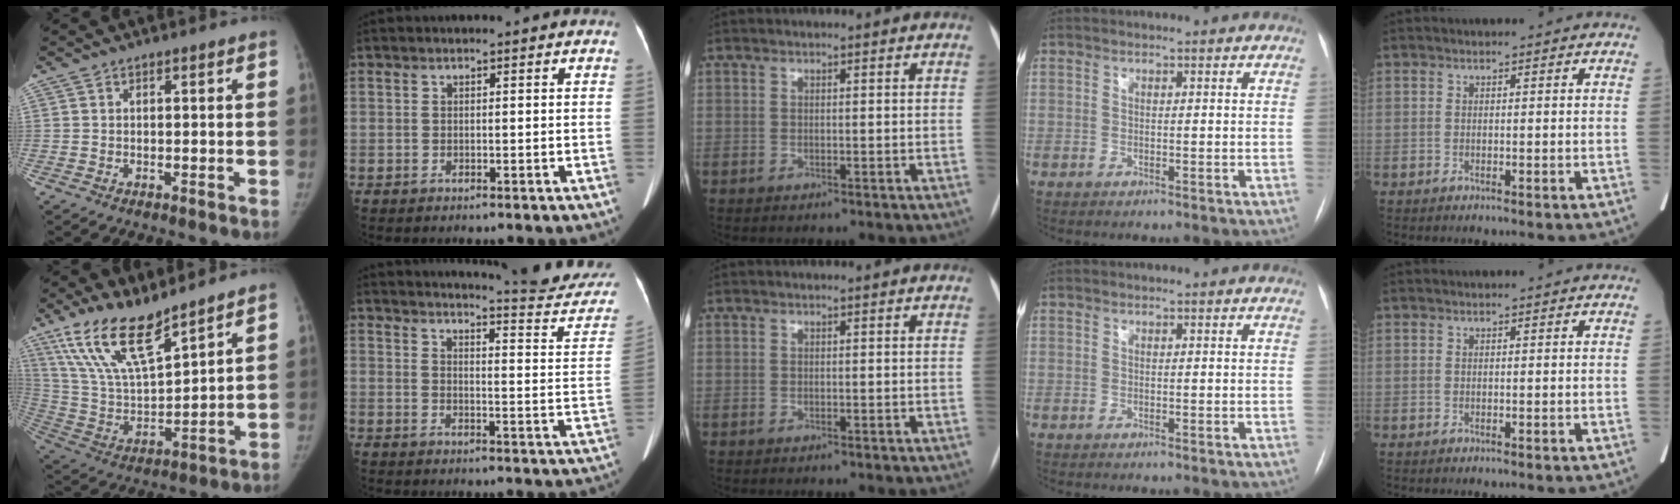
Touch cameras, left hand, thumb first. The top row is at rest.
{"thumb": {"total": 16.5, "force": [11.8, 4.8, 10.4], "torque": [-0.179, -0.058, 0.241]}, "index": {"total": 18.8, "force": [18.3, 0.7, 4.3], "torque": [-0.053, -0.104, 0.203]}}